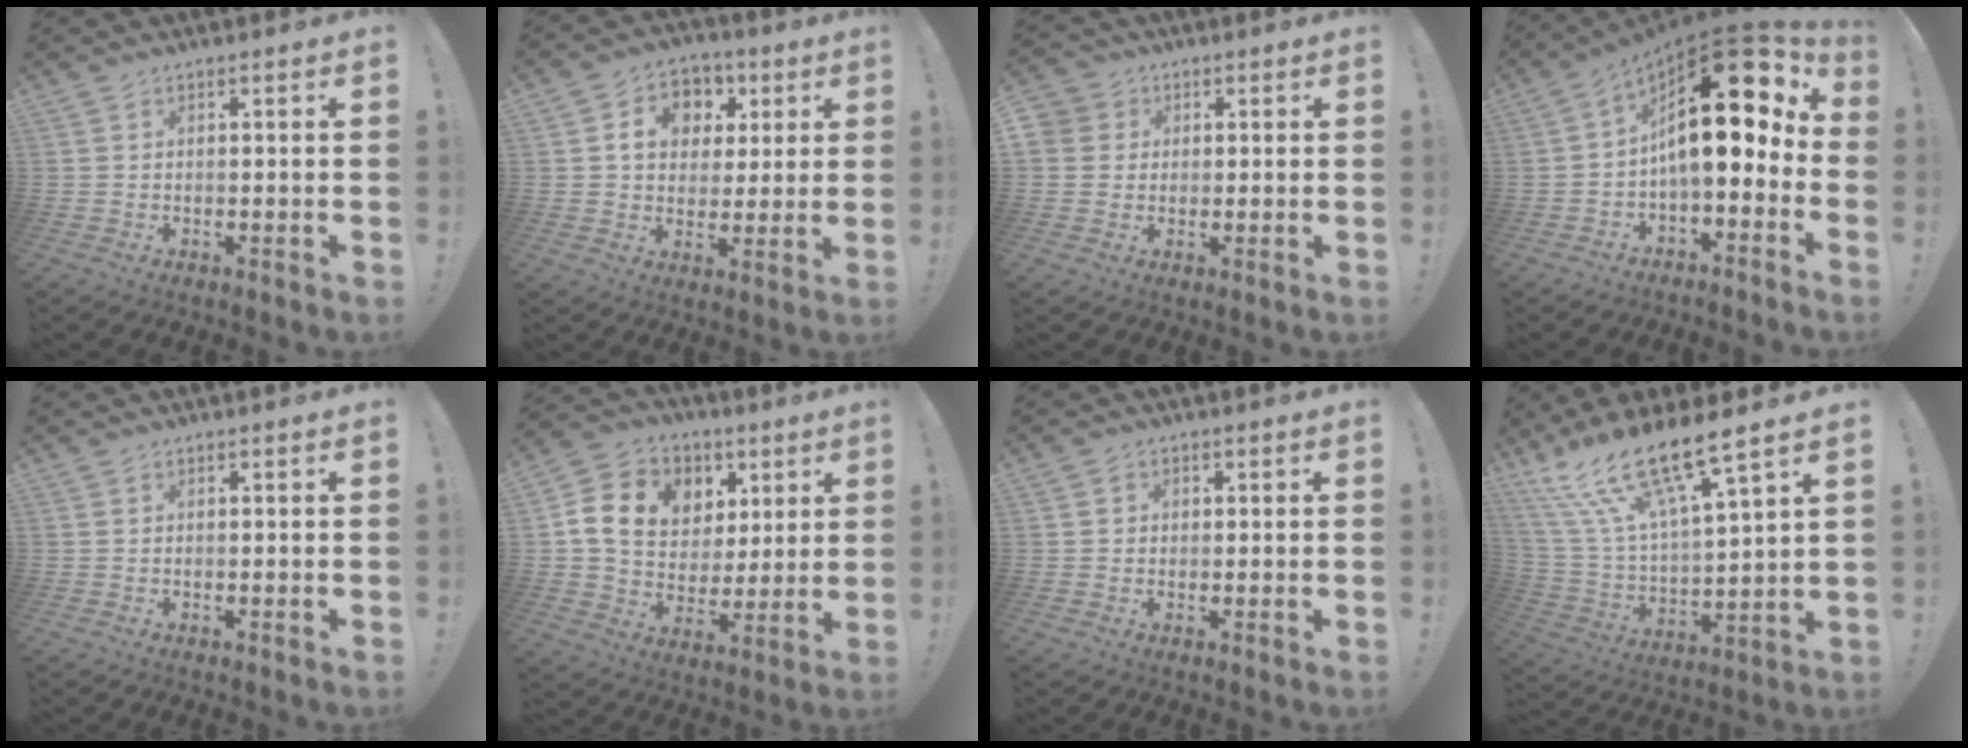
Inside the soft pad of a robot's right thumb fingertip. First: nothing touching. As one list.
[{"total": 11.3, "force": [3.6, 9.3, 5.2], "torque": [-0.079, -0.007, 0.072]}, {"total": 5.0, "force": [1.0, 4.7, 1.4], "torque": [-0.029, 0.000, 0.017]}, {"total": 20.7, "force": [4.8, 7.9, 18.5], "torque": [-0.304, -0.028, 0.082]}, {"total": 0.0}, {"total": 14.7, "force": [5.1, 11.6, 7.5], "torque": [-0.121, -0.012, 0.102]}, {"total": 1.6, "force": [0.0, 1.5, 0.6], "torque": [-0.008, 0.004, -0.002]}, {"total": 18.7, "force": [13.4, 3.9, 12.4], "torque": [-0.235, -0.093, 0.229]}]